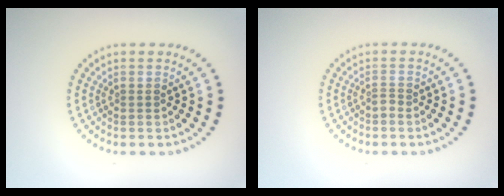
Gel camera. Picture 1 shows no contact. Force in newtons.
{"total": 0.9, "press": 0.6, "slide": 0.7}